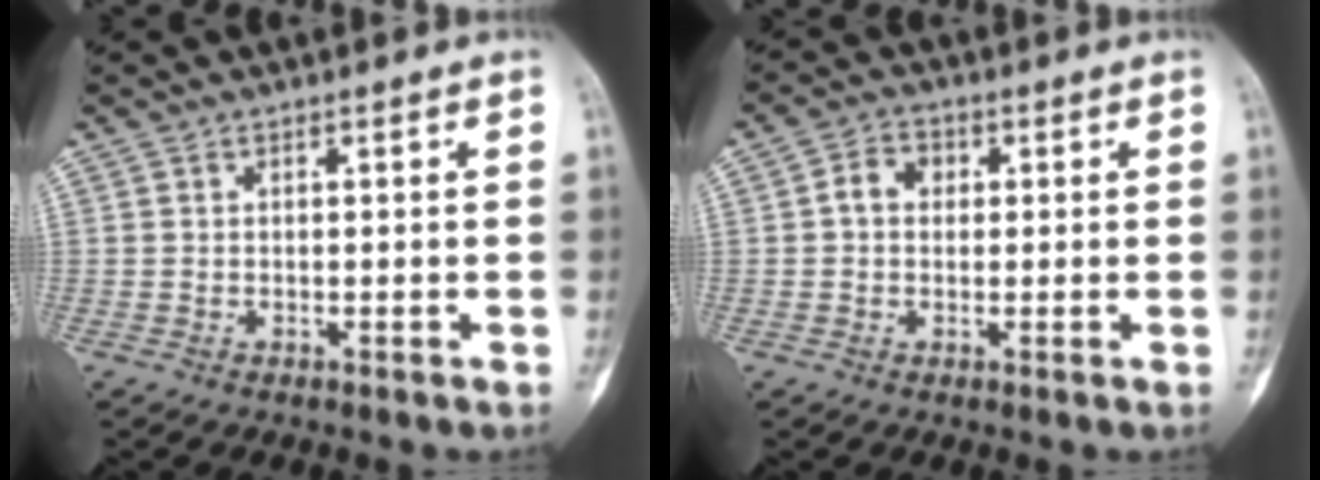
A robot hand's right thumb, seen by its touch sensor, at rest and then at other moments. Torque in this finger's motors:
{"motor_torque": [0.29, 0.51, 0.22, -0.21, 0.02]}